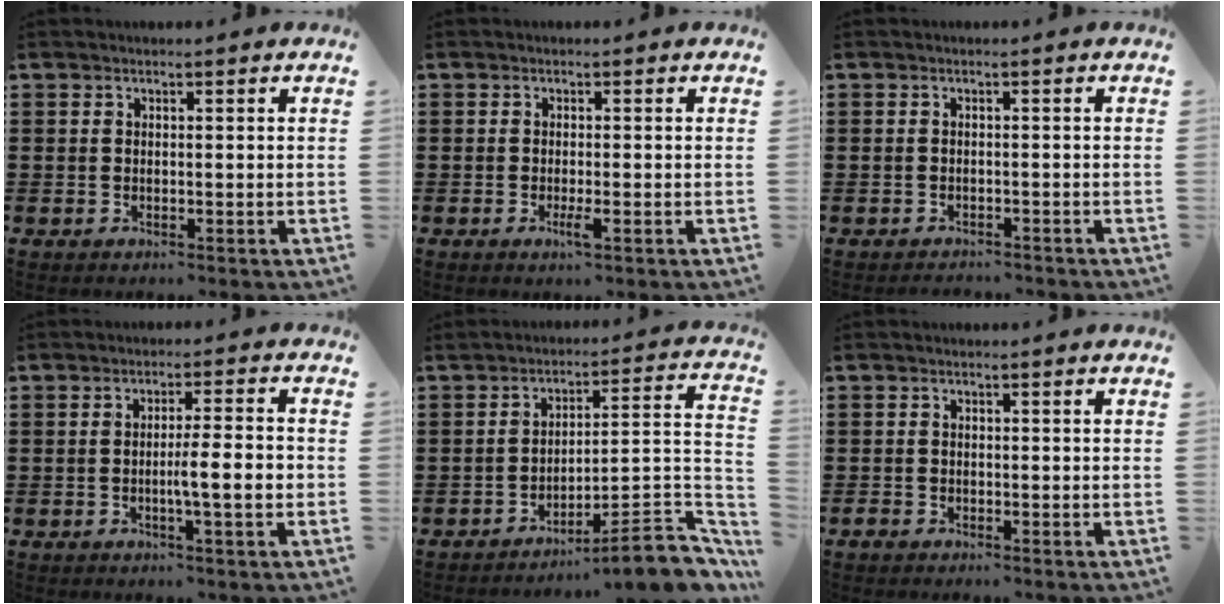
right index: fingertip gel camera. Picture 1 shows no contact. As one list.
[{"total": 2.1, "force": [-0.9, 0.3, 1.9], "torque": [-0.040, -0.004, -0.018]}, {"total": 1.4, "force": [-1.4, 0.3, -0.3], "torque": [0.001, 0.005, -0.034]}, {"total": 5.5, "force": [-1.1, 0.4, 5.4], "torque": [-0.092, -0.003, -0.021]}, {"total": 8.0, "force": [-5.8, 1.2, 5.5], "torque": [-0.074, -0.003, -0.113]}, {"total": 1.0, "force": [-0.8, 0.6, 0.2], "torque": [-0.006, -0.001, -0.017]}]